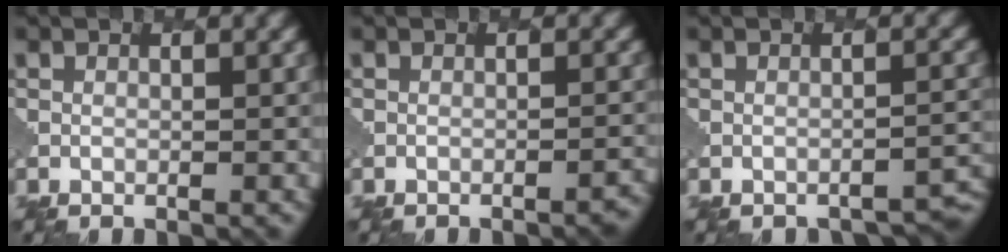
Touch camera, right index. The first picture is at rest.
{"total": 2.2, "force": [-1.9, 0.5, 1.0], "torque": [-0.007, 0.014, -0.026]}
{"total": 2.9, "force": [-2.8, 0.4, 0.7], "torque": [-0.006, 0.005, -0.036]}